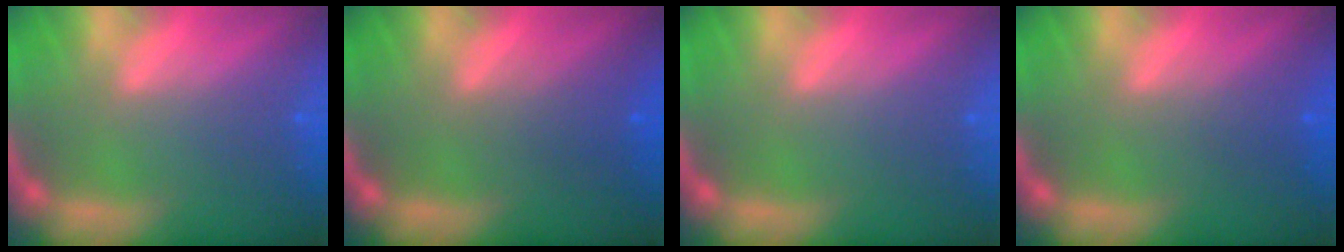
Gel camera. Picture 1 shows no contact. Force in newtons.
{"total": 2.0}
{"total": 0.0}
{"total": 1.5}